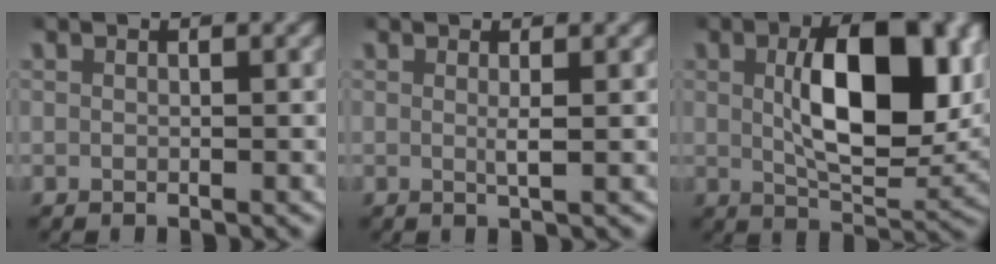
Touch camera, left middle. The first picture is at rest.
{"total": 1.1, "force": [0.4, -0.2, 1.0], "torque": [-0.022, -0.006, 0.008]}
{"total": 10.5, "force": [1.9, 4.8, 9.2], "torque": [-0.139, -0.006, 0.031]}